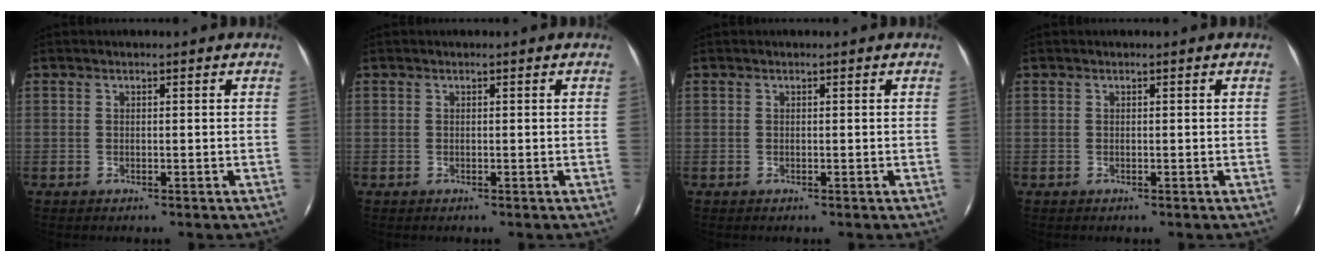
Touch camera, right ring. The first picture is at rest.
{"total": 0.0}
{"total": 0.0}
{"total": 0.0}